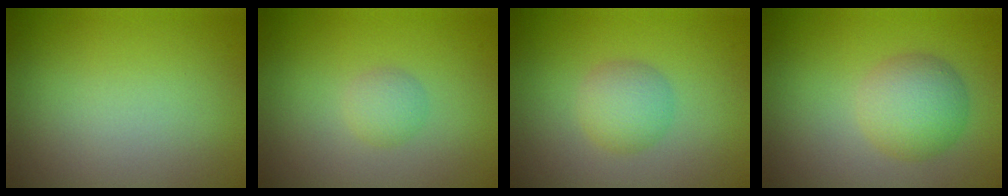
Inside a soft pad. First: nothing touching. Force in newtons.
{"total": 1.4, "press": 1.4, "slide": 0.1}
{"total": 2.5, "press": 2.5, "slide": 0.1}
{"total": 4.0, "press": 4.0, "slide": 0.1}